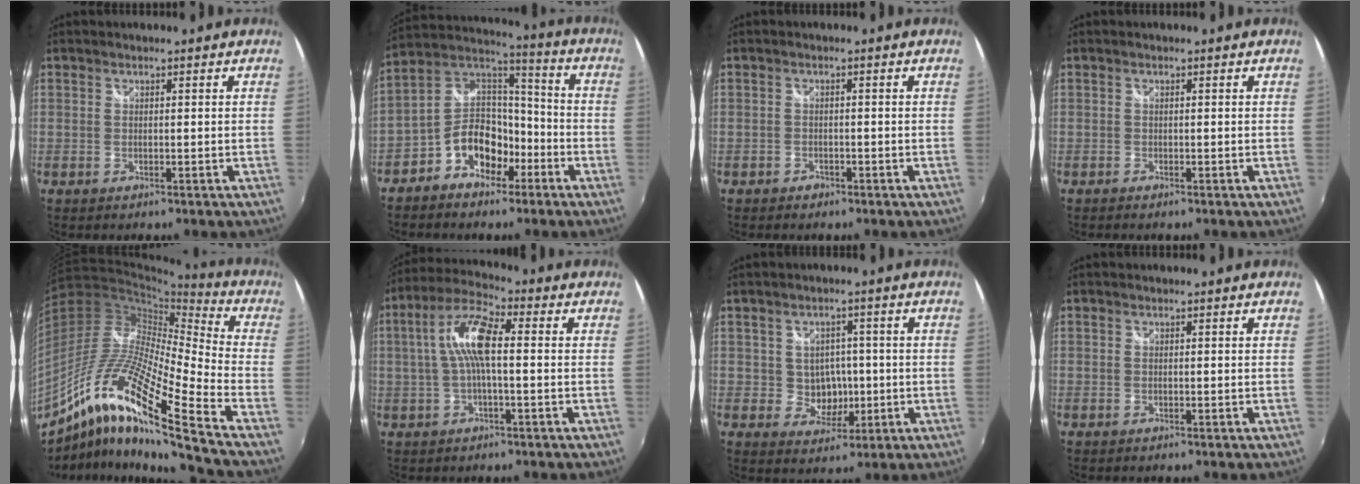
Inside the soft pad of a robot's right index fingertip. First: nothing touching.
{"total": 12.0, "force": [-6.3, 8.3, 6.0], "torque": [-0.127, 0.040, -0.107]}
{"total": 1.6, "force": [-1.1, 1.1, 0.4], "torque": [-0.009, 0.000, -0.016]}
{"total": 0.0}
{"total": 19.3, "force": [-11.4, 1.6, 15.4], "torque": [-0.277, -0.017, -0.237]}
{"total": 9.7, "force": [0.6, 2.5, 9.3], "torque": [-0.188, 0.018, 0.011]}
{"total": 5.2, "force": [-0.3, 4.9, 1.8], "torque": [-0.039, 0.011, 0.006]}
{"total": 0.0}